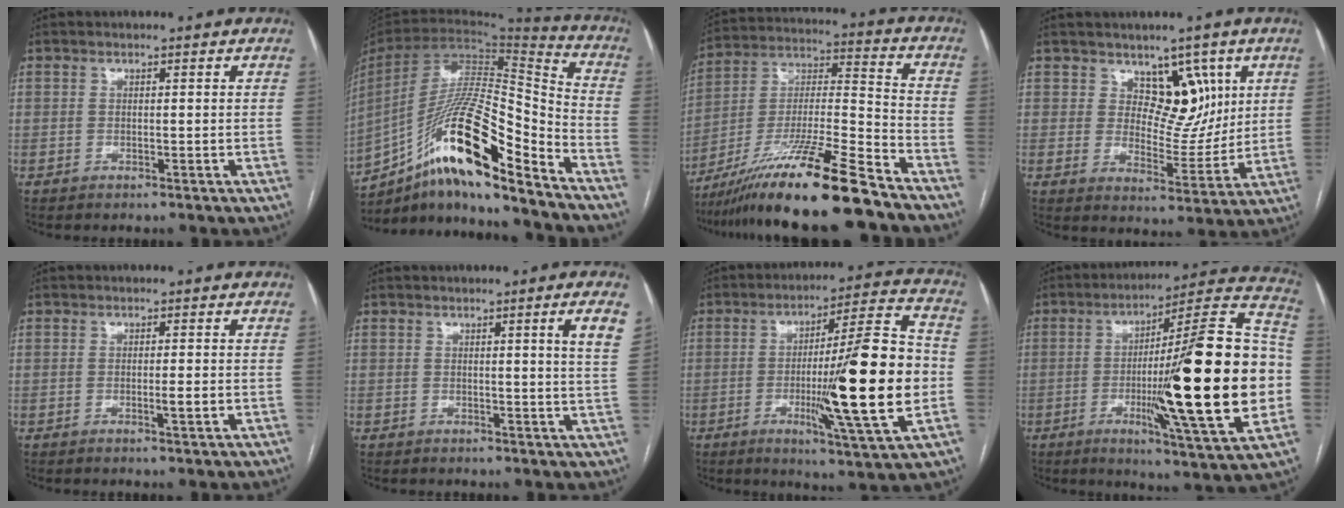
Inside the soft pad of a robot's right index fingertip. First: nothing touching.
{"total": 22.0, "force": [-14.2, 2.8, 16.5], "torque": [-0.299, 0.001, -0.249]}
{"total": 20.1, "force": [-15.3, -0.3, 13.0], "torque": [-0.254, -0.026, -0.276]}
{"total": 7.8, "force": [3.9, 4.9, 4.6], "torque": [-0.051, -0.002, 0.066]}
{"total": 1.8, "force": [-0.4, -0.1, 1.7], "torque": [-0.027, -0.003, -0.007]}
{"total": 4.4, "force": [1.8, -0.9, 3.9], "torque": [-0.053, -0.012, 0.017]}
{"total": 20.3, "force": [-3.1, 0.2, 20.1], "torque": [-0.306, -0.009, -0.051]}
{"total": 28.5, "force": [-3.5, 1.1, 28.3], "torque": [-0.368, -0.001, -0.063]}